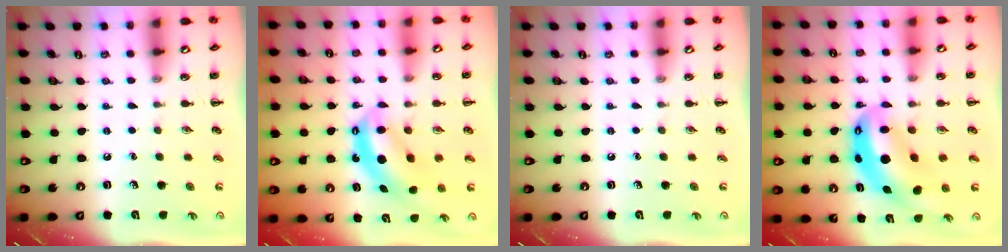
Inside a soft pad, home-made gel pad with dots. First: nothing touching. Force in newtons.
{"total": 6.8, "press": 6.6, "slide": 1.7}
{"total": 0.0}
{"total": 11.7, "press": 11.4, "slide": 2.7}